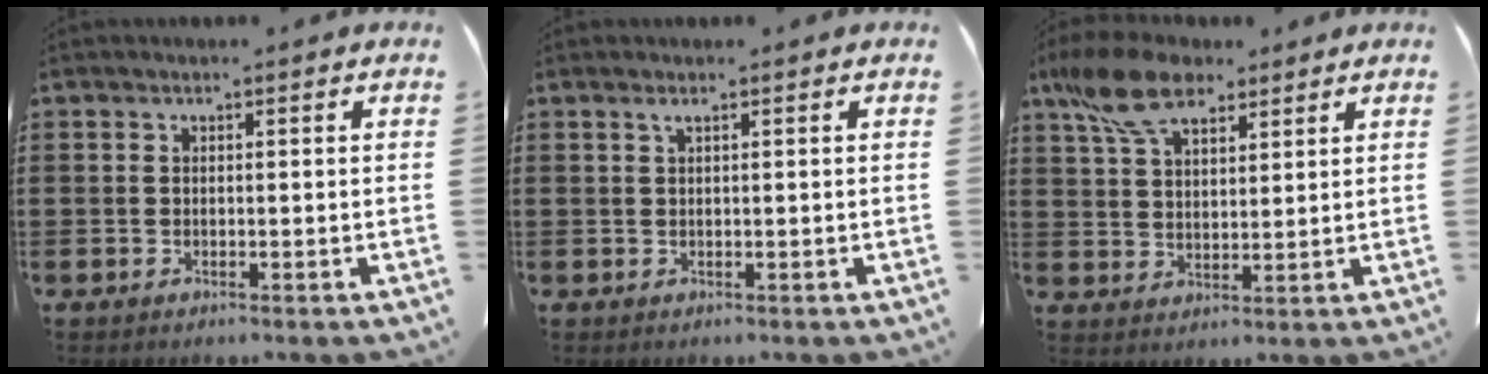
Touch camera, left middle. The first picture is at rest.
{"total": 0.8, "force": [0.4, 0.0, 0.7], "torque": [-0.015, -0.001, 0.009]}
{"total": 9.7, "force": [6.6, 4.4, 5.5], "torque": [-0.135, -0.006, 0.125]}